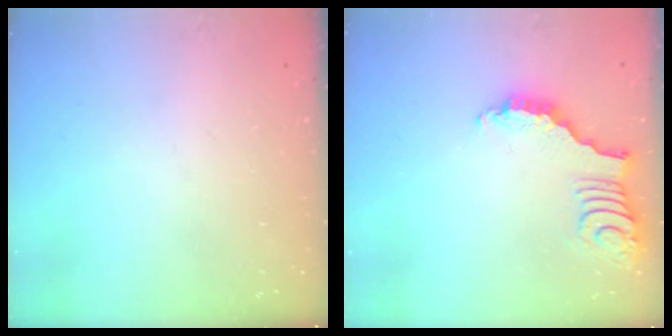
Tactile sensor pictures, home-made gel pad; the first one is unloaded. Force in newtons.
{"total": 3.6, "press": 3.6, "slide": 0.2}